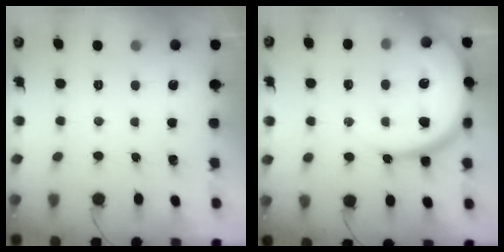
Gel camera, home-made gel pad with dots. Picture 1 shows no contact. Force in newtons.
{"total": 17.9, "press": 17.9, "slide": 1.3}